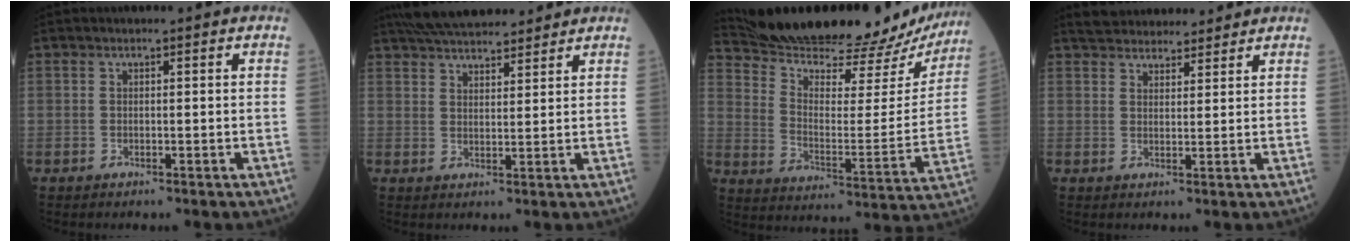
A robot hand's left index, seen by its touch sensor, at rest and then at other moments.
{"total": 11.3, "force": [10.3, 2.3, 4.2], "torque": [-0.070, 0.028, 0.163]}
{"total": 28.4, "force": [26.3, 5.3, 9.4], "torque": [-0.160, -0.062, 0.356]}
{"total": 8.8, "force": [8.2, 2.3, 2.2], "torque": [-0.028, 0.025, 0.122]}